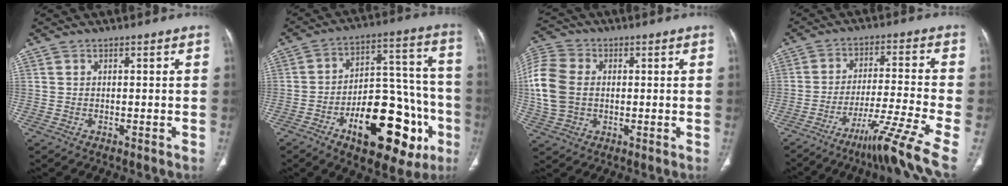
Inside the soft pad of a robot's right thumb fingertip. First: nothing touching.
{"total": 23.9, "force": [-9.5, 11.7, 18.6], "torque": [-0.230, 0.058, -0.127]}
{"total": 13.8, "force": [0.7, 10.5, 8.9], "torque": [-0.207, 0.015, 0.013]}
{"total": 12.5, "force": [-8.3, -1.4, 9.3], "torque": [-0.171, 0.049, -0.135]}